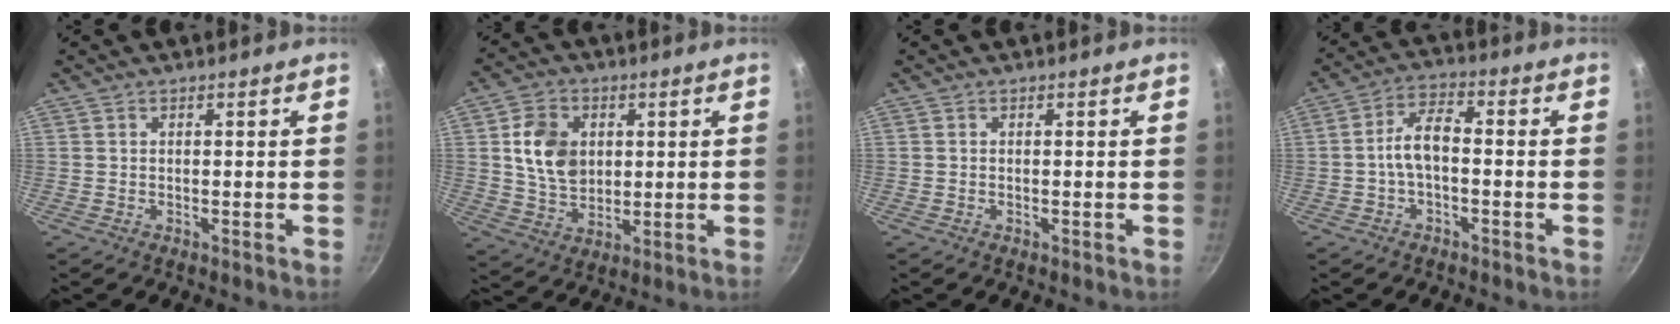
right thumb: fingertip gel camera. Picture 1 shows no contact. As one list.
[{"total": 10.9, "force": [2.1, 8.2, 6.7], "torque": [-0.098, -0.005, 0.040]}, {"total": 0.0}, {"total": 6.5, "force": [-1.3, 3.2, 5.5], "torque": [-0.099, 0.034, -0.031]}]